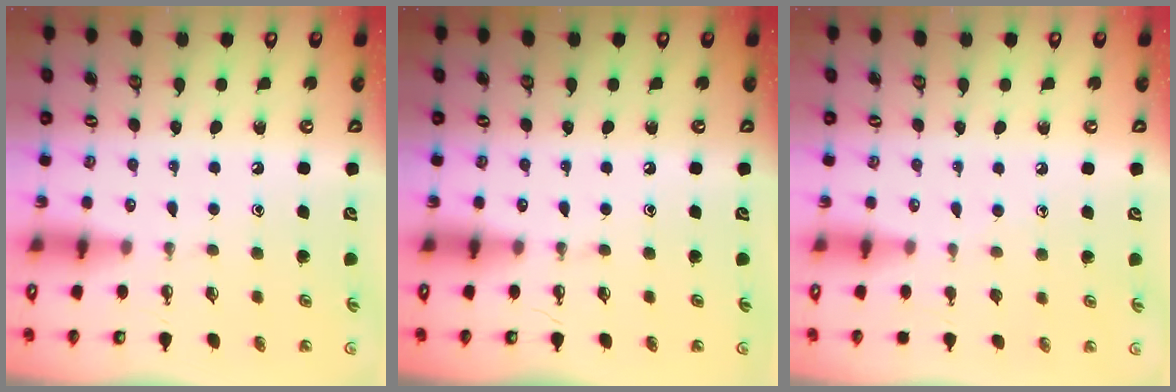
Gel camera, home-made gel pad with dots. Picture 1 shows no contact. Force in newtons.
{"total": 0.0}
{"total": 4.6, "press": 4.6, "slide": 0.5}